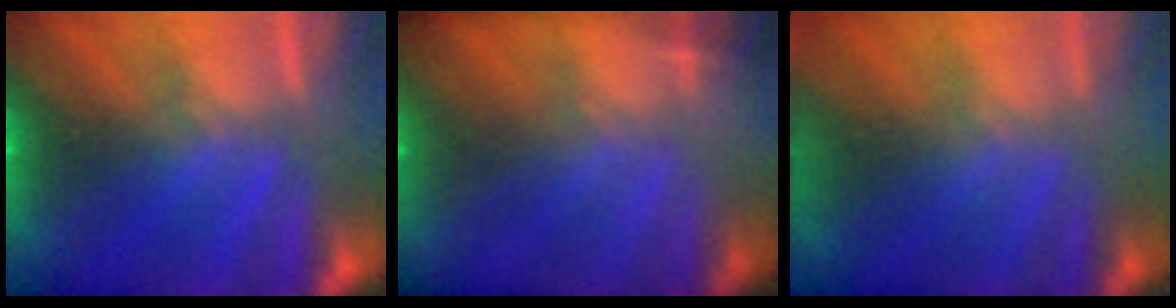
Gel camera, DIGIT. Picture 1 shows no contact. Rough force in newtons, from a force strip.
{"total": 5.7}
{"total": 6.7}